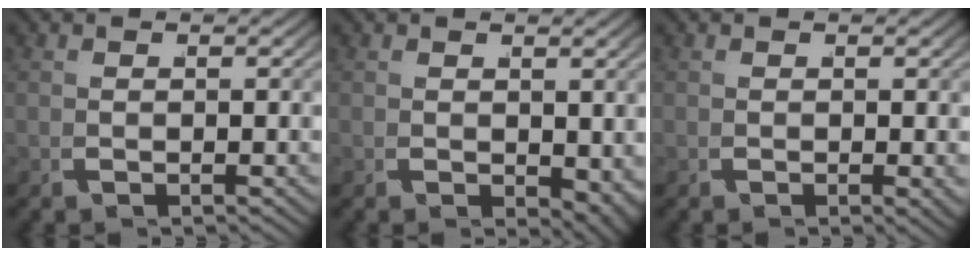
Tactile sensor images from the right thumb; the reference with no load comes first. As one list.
[{"total": 2.7, "force": [0.2, 1.7, 2.1], "torque": [-0.020, -0.010, 0.013]}, {"total": 0.9, "force": [-0.1, 0.3, 0.8], "torque": [-0.011, -0.004, 0.000]}]